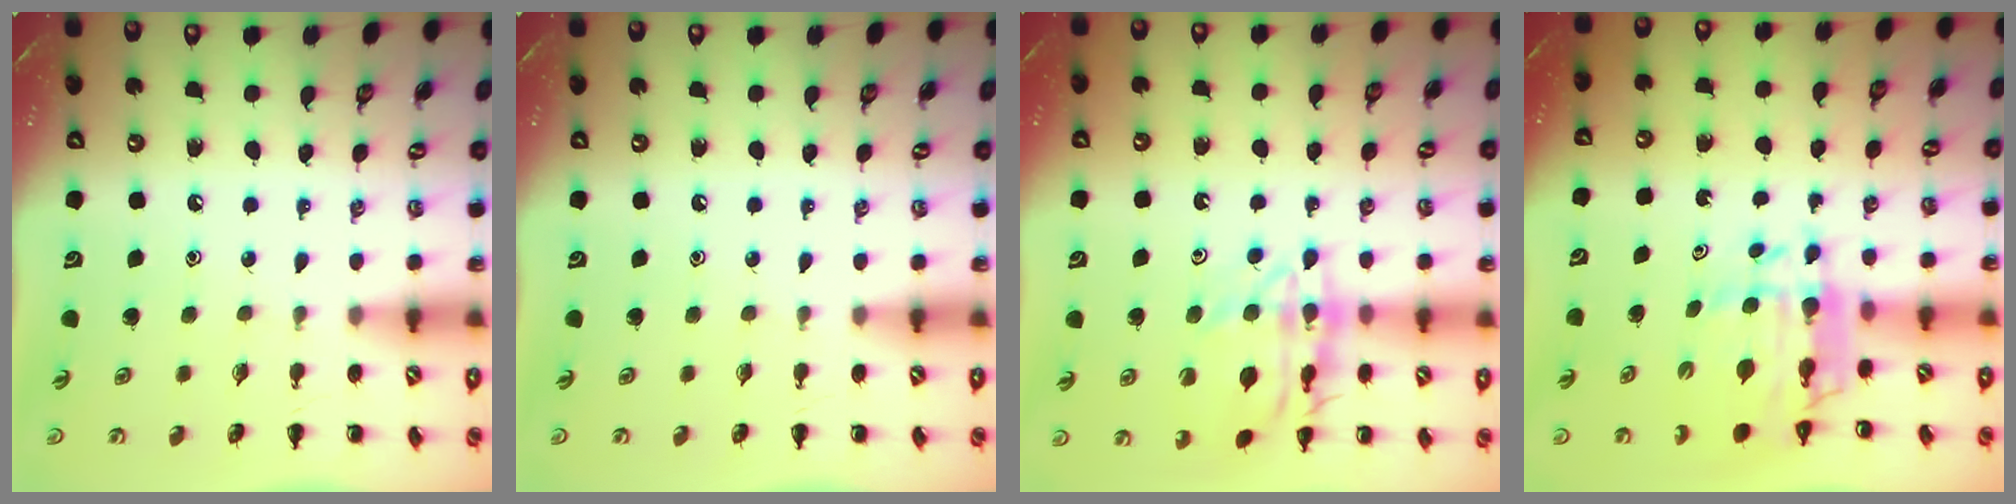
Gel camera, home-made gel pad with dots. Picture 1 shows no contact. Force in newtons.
{"total": 0.0}
{"total": 15.1, "press": 15.0, "slide": 1.4}
{"total": 9.3, "press": 8.8, "slide": 3.0}